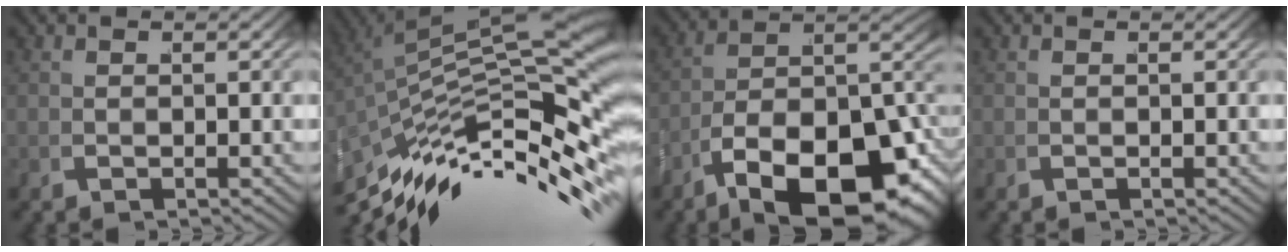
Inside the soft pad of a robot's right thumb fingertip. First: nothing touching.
{"total": 12.8, "force": [-3.2, 5.6, 11.1], "torque": [-0.161, 0.002, -0.037]}
{"total": 17.7, "force": [-4.3, 10.4, 13.6], "torque": [-0.237, -0.078, -0.028]}
{"total": 0.0}